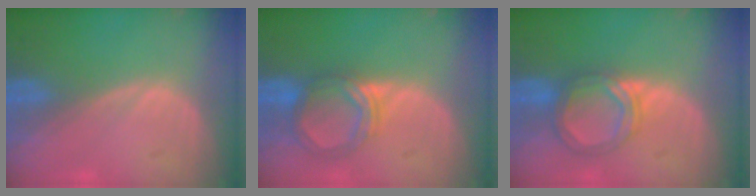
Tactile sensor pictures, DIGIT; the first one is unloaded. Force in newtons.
{"total": 5.5, "press": 5.3, "slide": 1.8}
{"total": 5.3, "press": 5.2, "slide": 0.4}